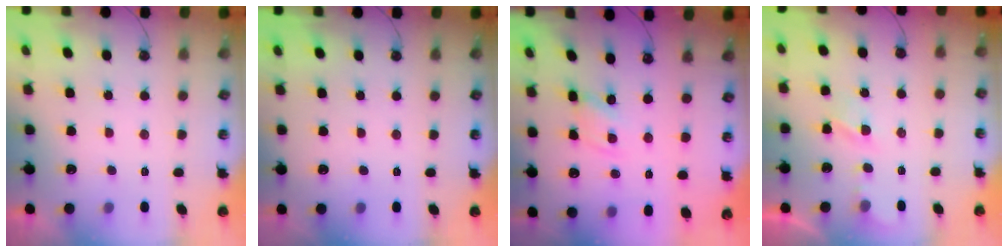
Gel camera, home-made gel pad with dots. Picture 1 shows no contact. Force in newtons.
{"total": 0.0}
{"total": 1.8, "press": 1.8, "slide": 0.1}
{"total": 3.4, "press": 3.4, "slide": 0.5}